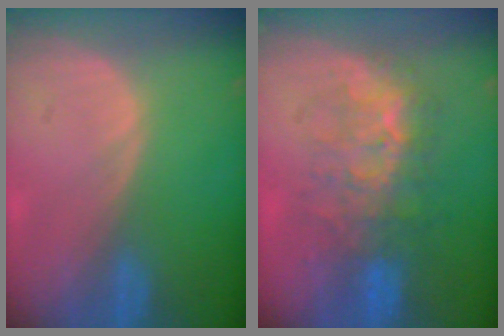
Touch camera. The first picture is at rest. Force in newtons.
{"total": 8.0, "press": 7.8, "slide": 1.5}